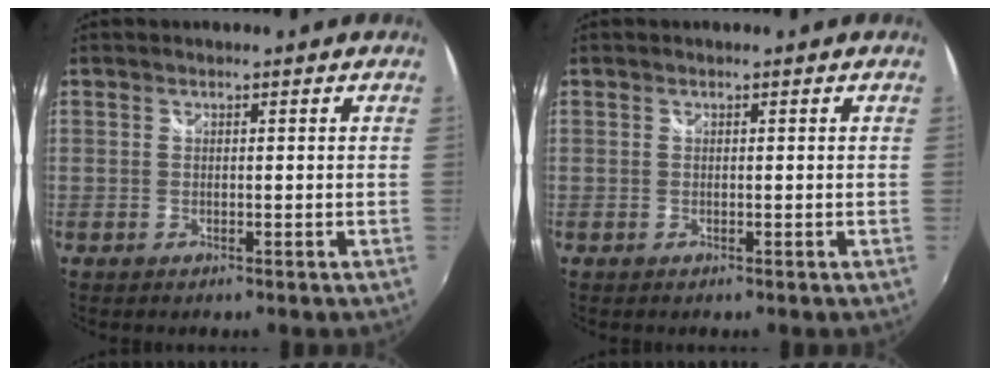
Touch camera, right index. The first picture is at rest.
{"total": 0.0}